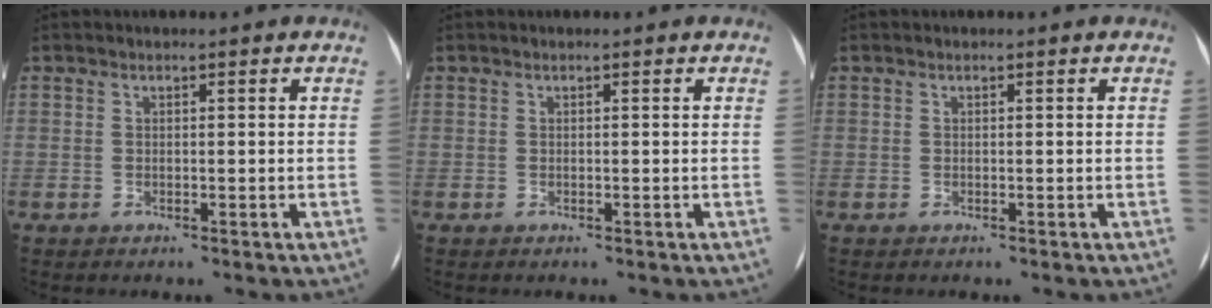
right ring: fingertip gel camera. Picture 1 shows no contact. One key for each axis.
{"total": 0.0}
{"total": 0.0}